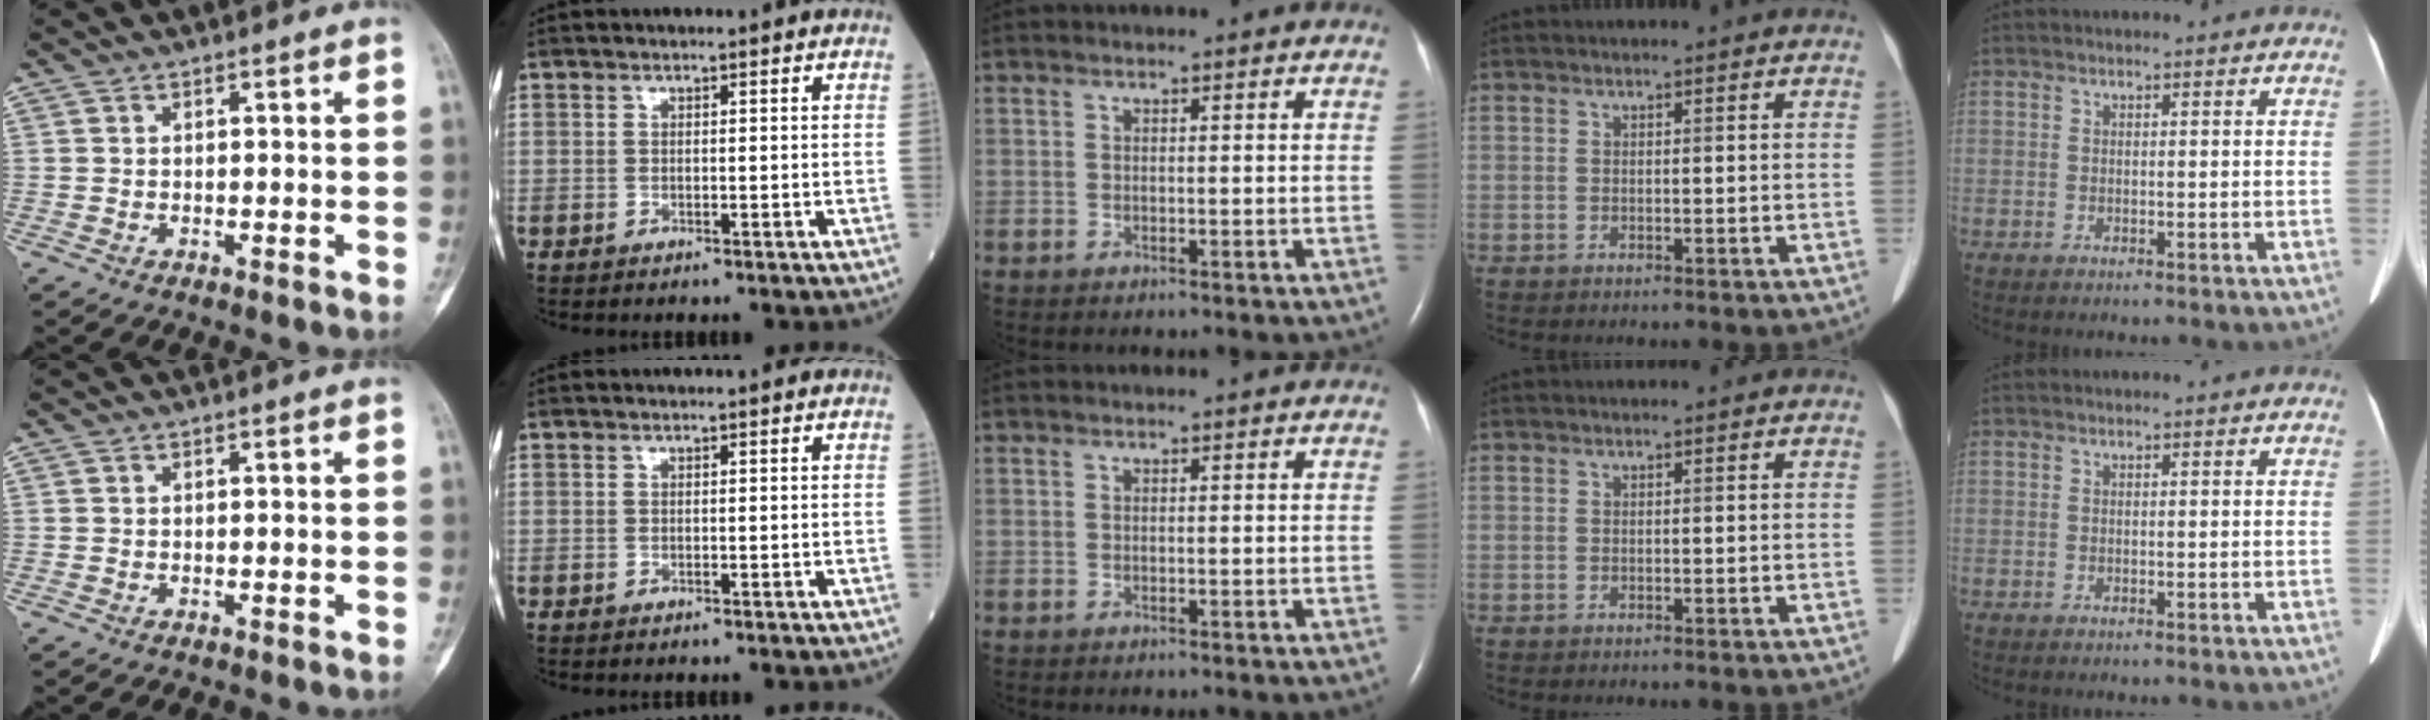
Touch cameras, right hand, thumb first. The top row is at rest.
{}